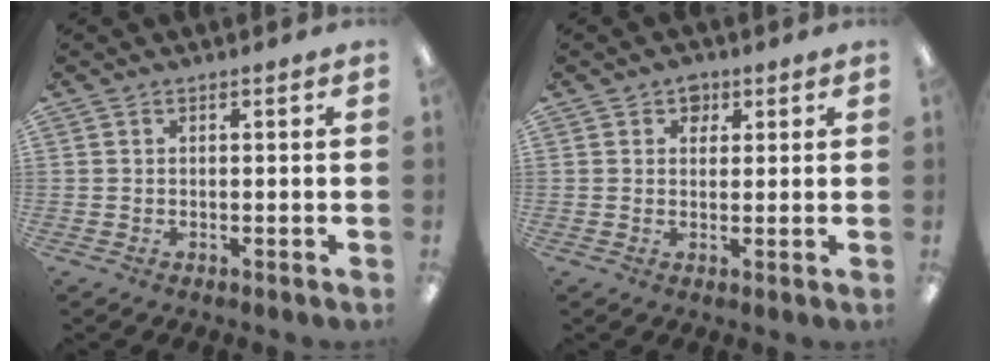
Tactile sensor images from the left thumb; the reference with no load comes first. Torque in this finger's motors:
{"motor_torque": [0.10, 0.15, -0.33, 0.11, -0.03]}